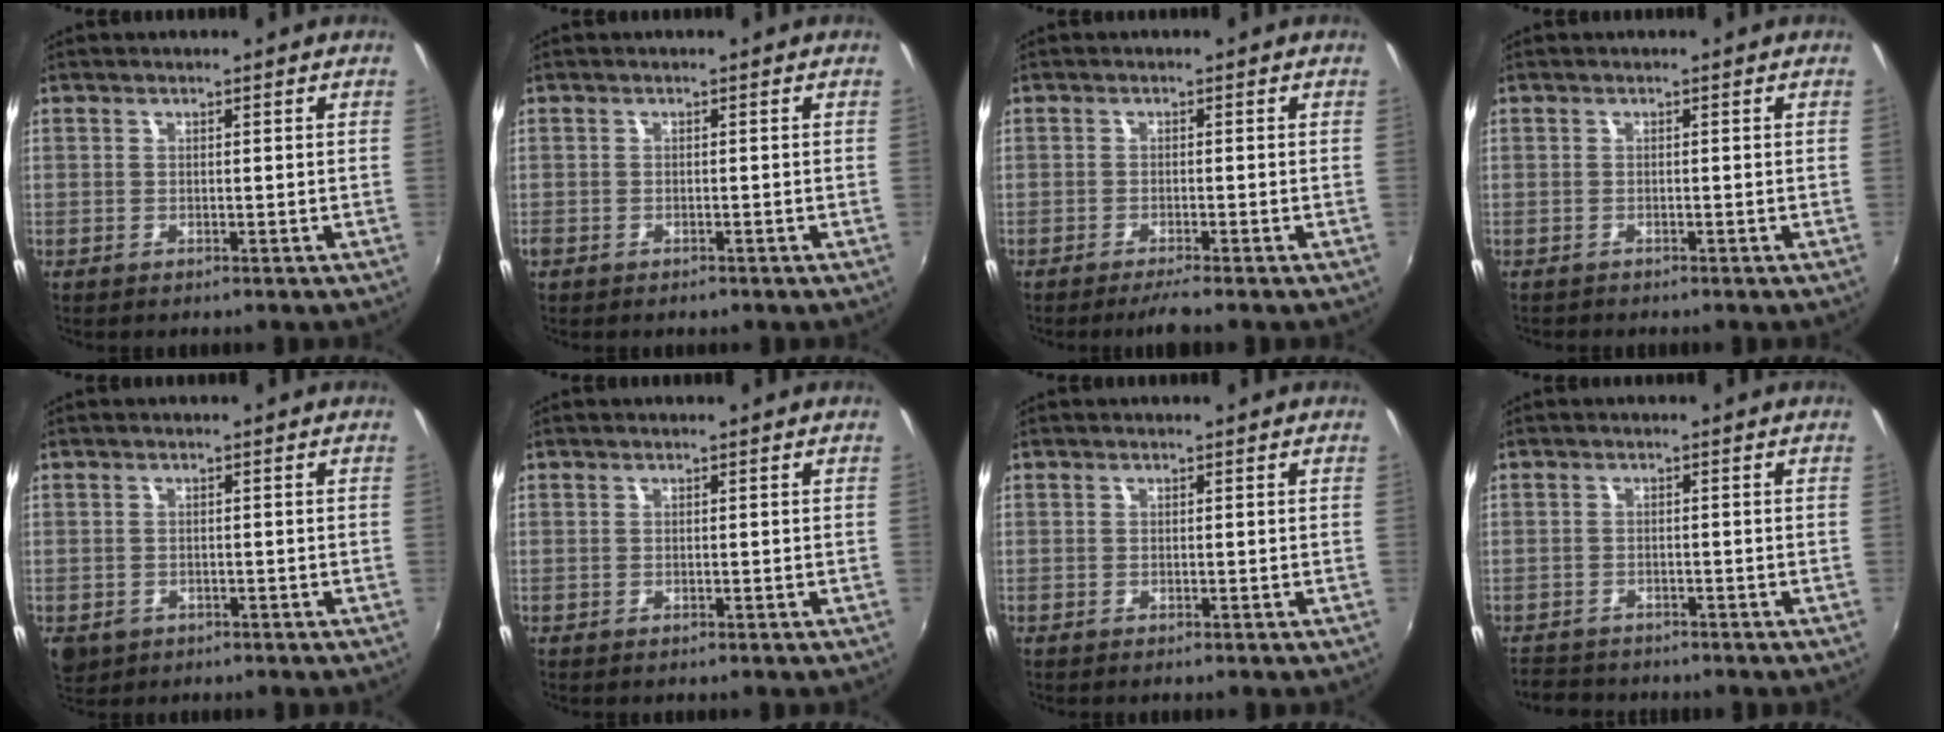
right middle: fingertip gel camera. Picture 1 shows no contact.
{"total": 1.8, "force": [-1.3, 1.0, 0.7], "torque": [-0.018, -0.007, -0.020]}
{"total": 2.6, "force": [-2.2, -0.3, 1.3], "torque": [-0.031, -0.007, -0.041]}
{"total": 0.7, "force": [-0.7, 0.2, 0.0], "torque": [-0.004, 0.000, -0.011]}
{"total": 4.3, "force": [-1.6, 3.5, 2.0], "torque": [-0.043, -0.011, -0.020]}
{"total": 0.0}
{"total": 0.0}
{"total": 4.5, "force": [-4.0, 1.9, 0.6], "torque": [-0.029, 0.001, -0.071]}